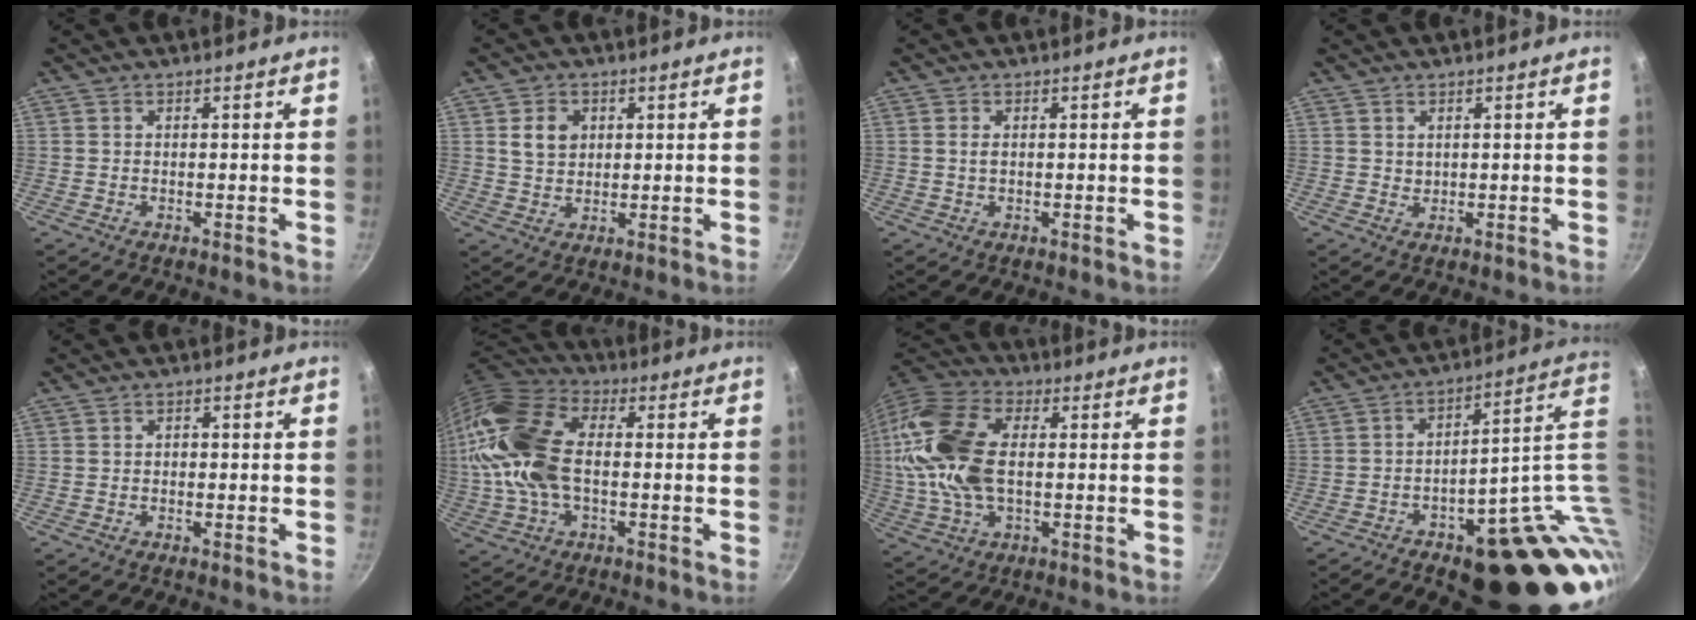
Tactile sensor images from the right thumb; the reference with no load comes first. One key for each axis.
{"total": 5.1, "fx": 1.4, "fy": 4.0, "fz": 2.8, "tx": -0.033, "ty": -0.002, "tz": 0.027}
{"total": 1.1, "fx": 0.1, "fy": 0.6, "fz": 0.9, "tx": -0.018, "ty": 0.001, "tz": 0.001}
{"total": 1.0, "fx": 0.8, "fy": 0.5, "fz": 0.3, "tx": 0.000, "ty": -0.006, "tz": 0.015}
{"total": 0.7, "fx": -0.2, "fy": 0.6, "fz": 0.3, "tx": -0.003, "ty": 0.004, "tz": -0.004}
{"total": 19.6, "fx": -0.1, "fy": 11.7, "fz": 15.8, "tx": -0.319, "ty": 0.030, "tz": -0.012}
{"total": 18.7, "fx": 1.0, "fy": 10.8, "fz": 15.2, "tx": -0.302, "ty": 0.021, "tz": 0.006}
{"total": 19.6, "fx": -0.6, "fy": 10.8, "fz": 16.3, "tx": -0.108, "ty": 0.021, "tz": 0.007}